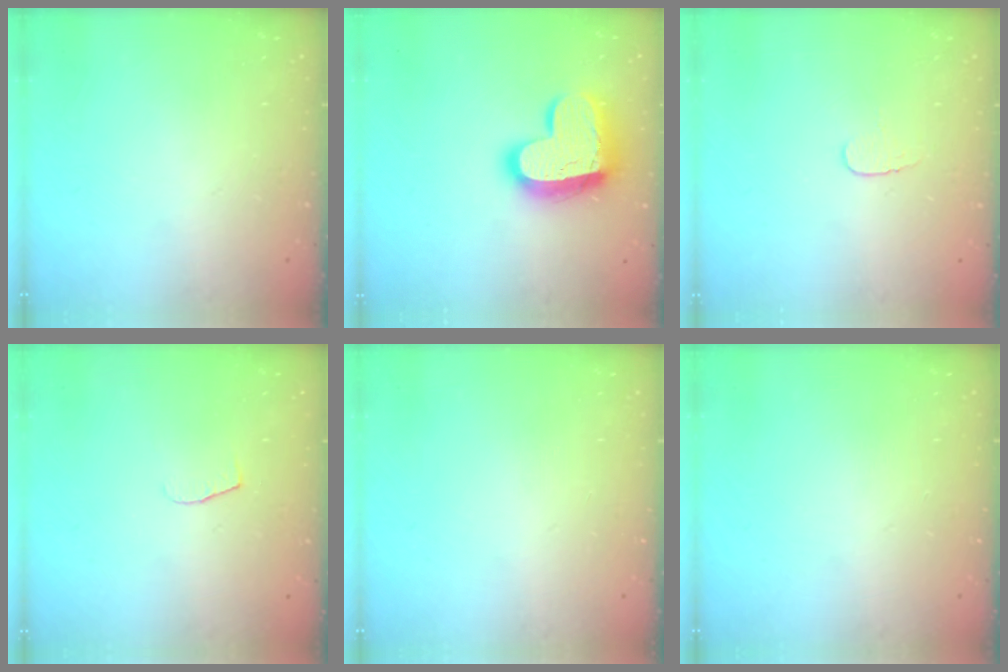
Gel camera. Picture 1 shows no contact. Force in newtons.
{"total": 17.7, "press": 17.7, "slide": 1.0}
{"total": 3.9, "press": 3.8, "slide": 0.4}
{"total": 4.2, "press": 4.1, "slide": 0.4}
{"total": 0.0}
{"total": 0.0}